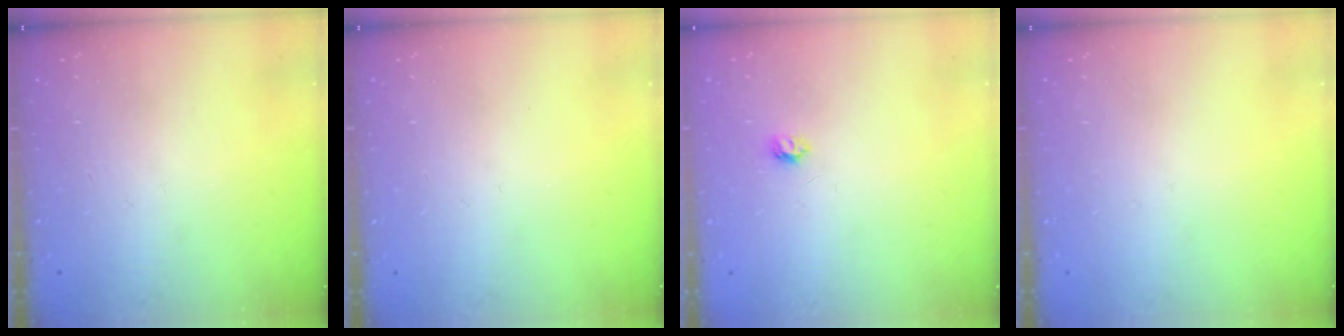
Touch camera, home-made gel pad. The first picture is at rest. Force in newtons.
{"total": 0.0}
{"total": 3.1, "press": 3.1, "slide": 0.5}
{"total": 0.0}